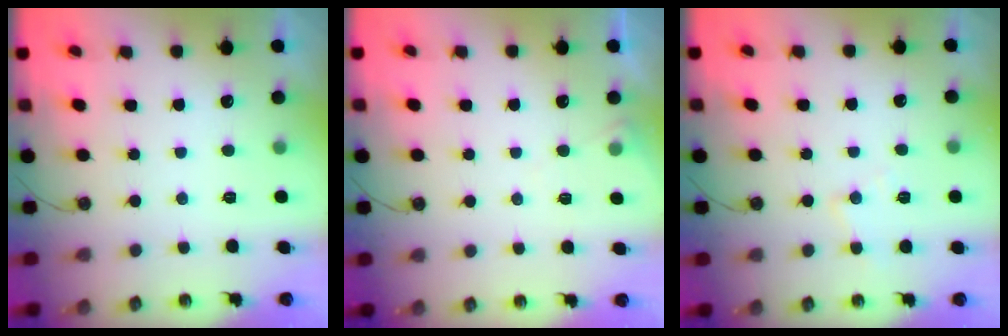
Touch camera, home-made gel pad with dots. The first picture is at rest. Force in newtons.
{"total": 4.7, "press": 4.6, "slide": 0.7}
{"total": 6.6, "press": 6.6, "slide": 0.4}